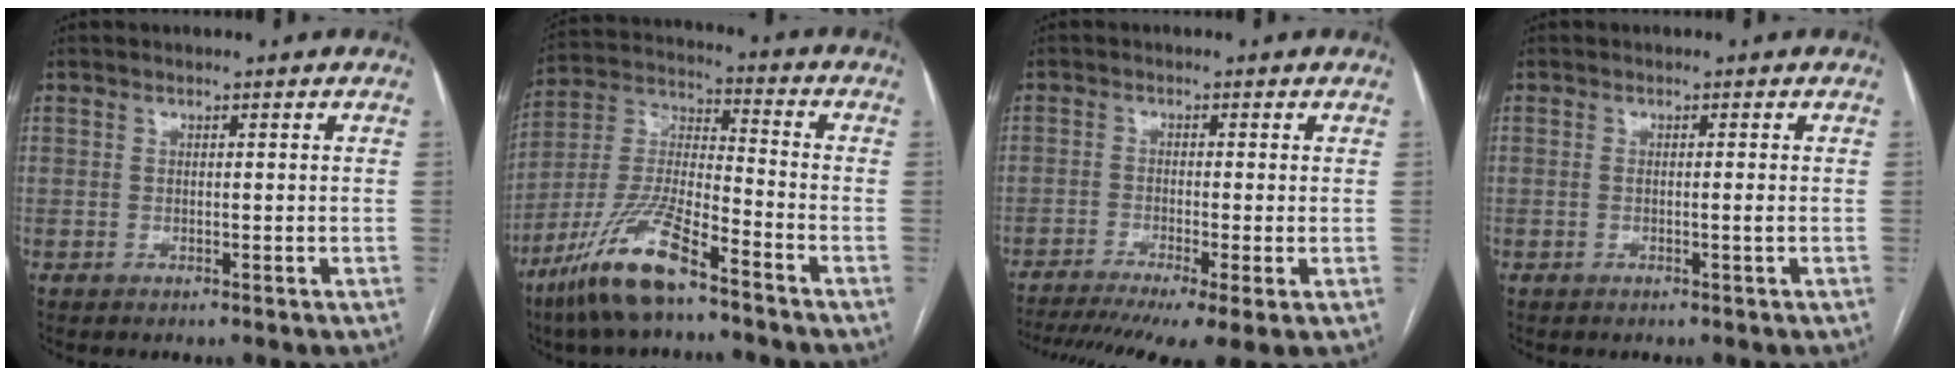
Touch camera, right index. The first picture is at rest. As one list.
[{"total": 14.1, "force": [-9.4, 2.4, 10.1], "torque": [-0.219, -0.018, -0.181]}, {"total": 13.8, "force": [-9.5, 1.6, 9.9], "torque": [-0.165, -0.022, -0.148]}, {"total": 0.8, "force": [-0.2, -0.2, 0.7], "torque": [-0.014, 0.000, -0.003]}]